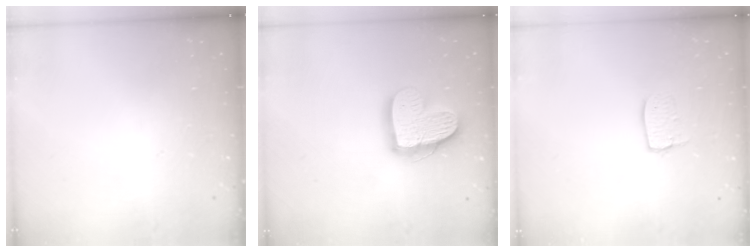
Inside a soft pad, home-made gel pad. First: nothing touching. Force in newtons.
{"total": 15.7, "press": 15.7, "slide": 1.4}
{"total": 6.0, "press": 6.0, "slide": 0.3}